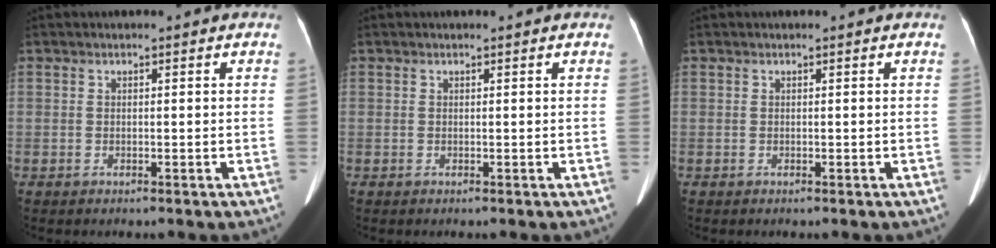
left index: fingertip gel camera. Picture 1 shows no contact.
{"total": 0.0}
{"total": 0.0}